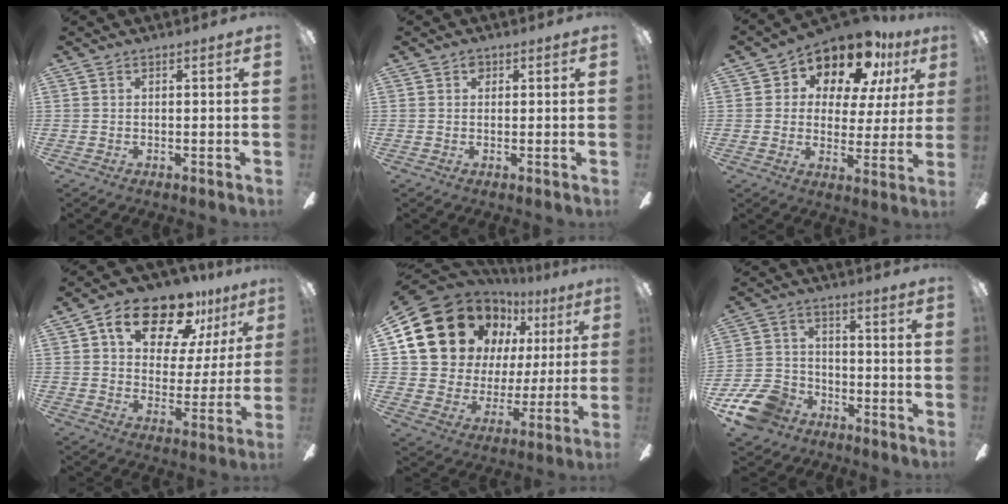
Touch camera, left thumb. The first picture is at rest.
{"total": 1.4, "force": [0.6, 1.1, 0.7], "torque": [-0.008, 0.001, 0.009]}
{"total": 13.4, "force": [9.7, 6.6, 6.5], "torque": [-0.114, -0.060, 0.170]}
{"total": 18.3, "force": [11.7, 9.5, 10.3], "torque": [-0.161, -0.056, 0.199]}
{"total": 22.8, "force": [12.4, 15.7, 11.0], "torque": [-0.212, -0.075, 0.242]}
{"total": 12.2, "force": [-7.6, 7.9, 5.3], "torque": [-0.121, 0.054, -0.141]}